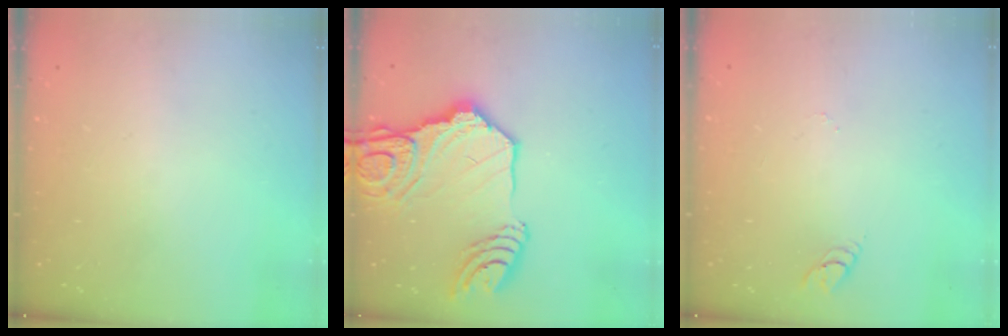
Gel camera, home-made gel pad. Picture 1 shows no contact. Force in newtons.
{"total": 21.3, "press": 21.2, "slide": 2.6}
{"total": 3.1, "press": 3.1, "slide": 0.3}